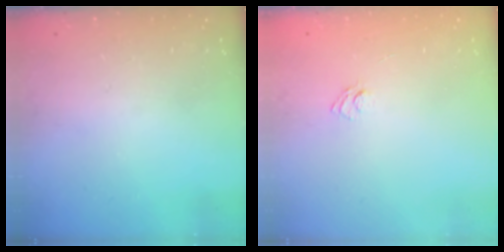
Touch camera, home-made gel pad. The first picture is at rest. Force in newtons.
{"total": 3.7, "press": 3.5, "slide": 1.3}